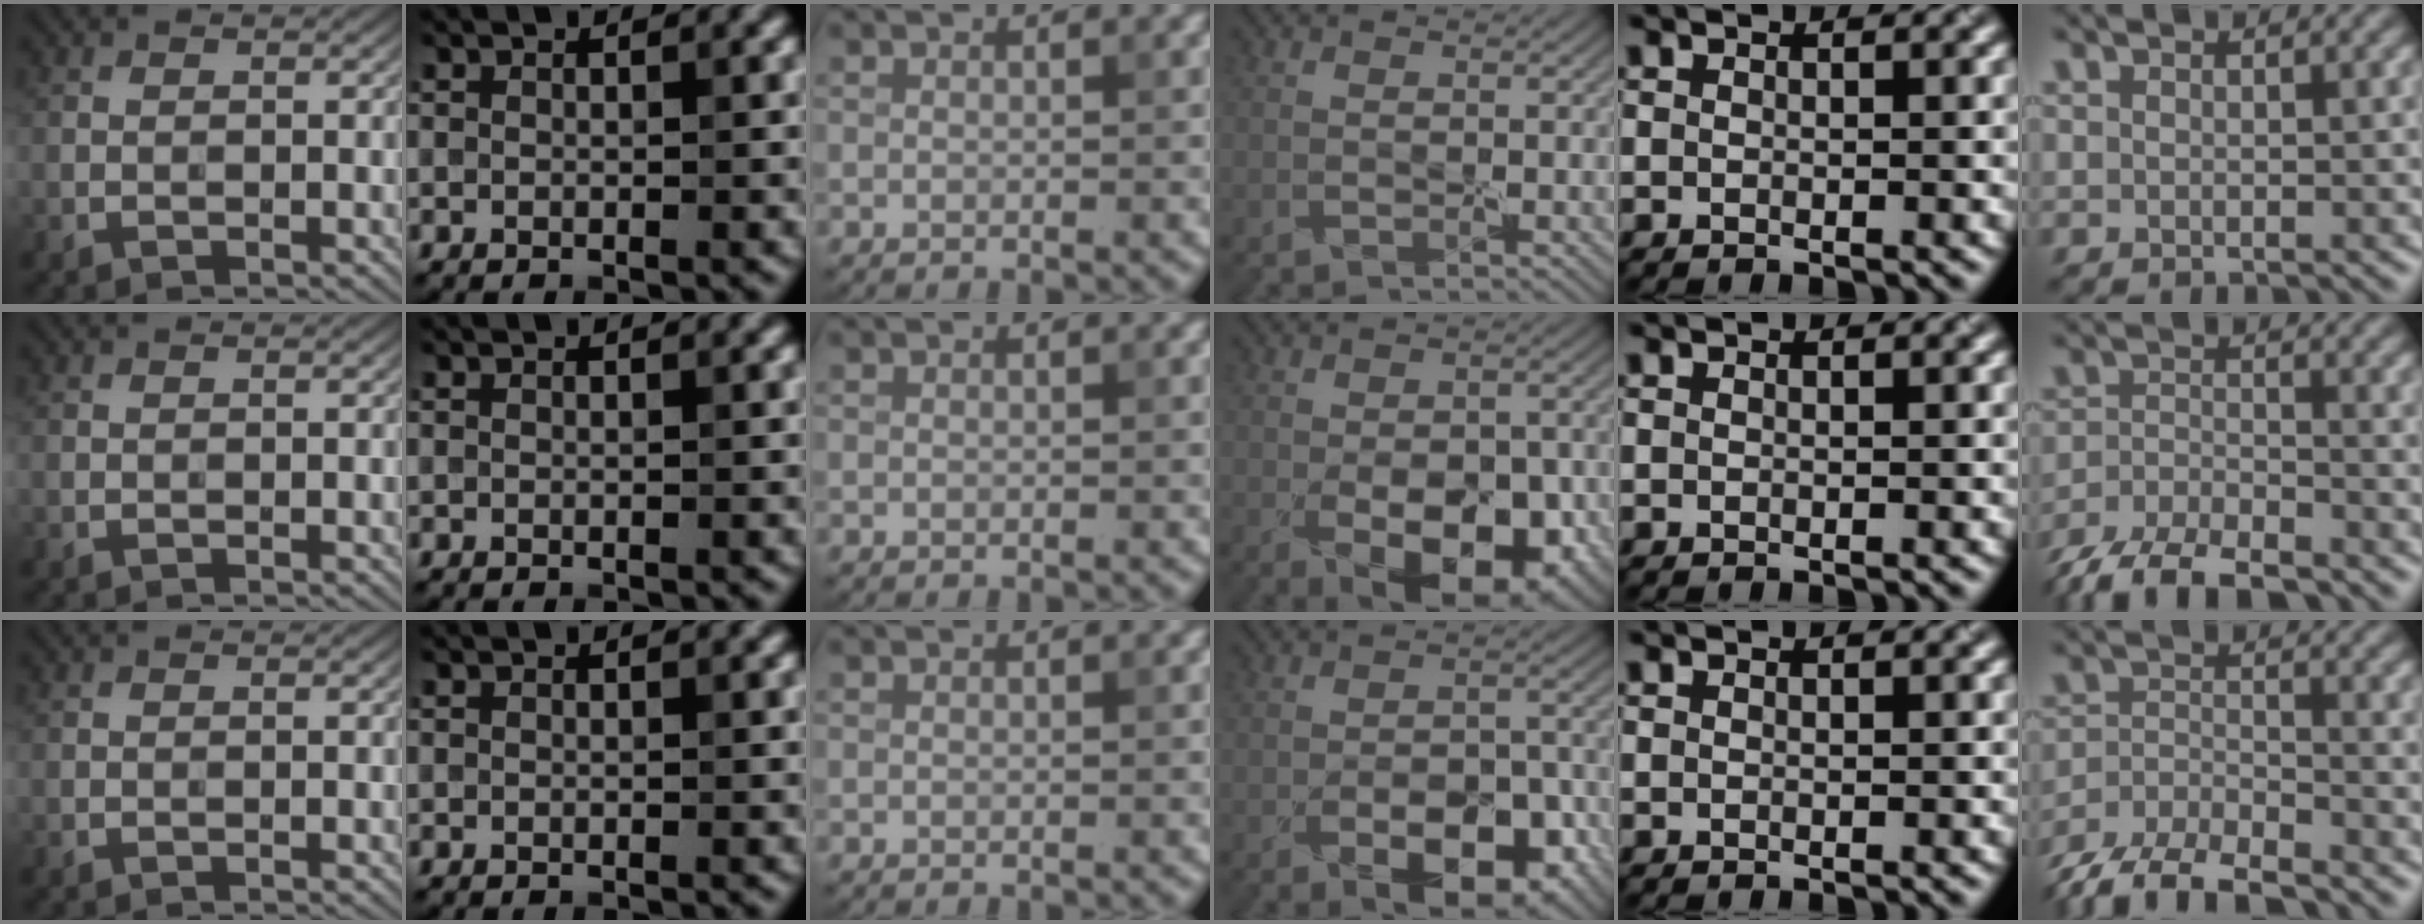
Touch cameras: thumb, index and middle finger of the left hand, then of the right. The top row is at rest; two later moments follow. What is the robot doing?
{"motion": "peel", "object": "velcro strap"}